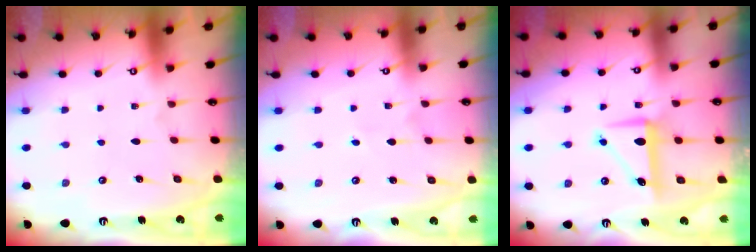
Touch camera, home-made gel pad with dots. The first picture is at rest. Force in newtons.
{"total": 1.4, "press": 1.3, "slide": 0.1}
{"total": 8.4, "press": 8.3, "slide": 0.6}